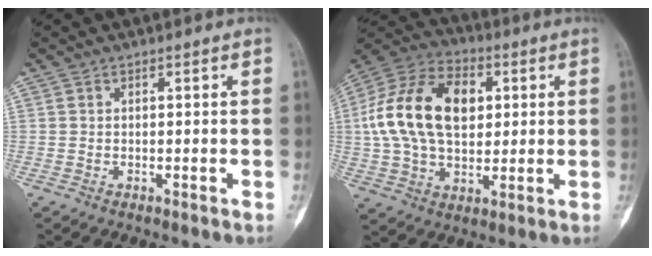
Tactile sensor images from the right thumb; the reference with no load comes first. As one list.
[{"total": 20.3, "force": [3.2, 13.1, 15.2], "torque": [-0.271, 0.016, 0.056]}]